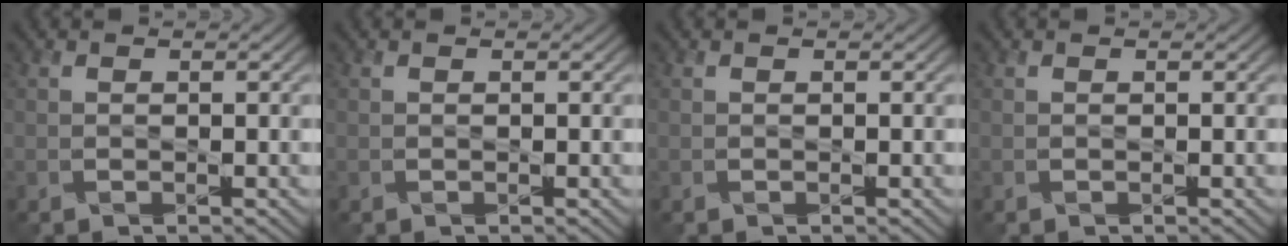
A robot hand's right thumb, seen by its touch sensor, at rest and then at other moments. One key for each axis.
{"total": 0.0}
{"total": 0.0}
{"total": 0.0}